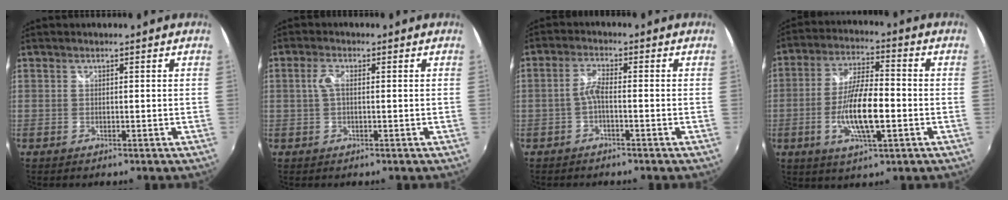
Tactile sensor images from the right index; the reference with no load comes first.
{"total": 2.6, "force": [0.2, 1.1, 2.4], "torque": [-0.051, 0.005, 0.003]}
{"total": 2.7, "force": [-1.2, 0.4, 2.4], "torque": [-0.058, 0.007, -0.025]}
{"total": 11.8, "force": [-3.1, 3.0, 11.0], "torque": [-0.215, -0.005, -0.056]}